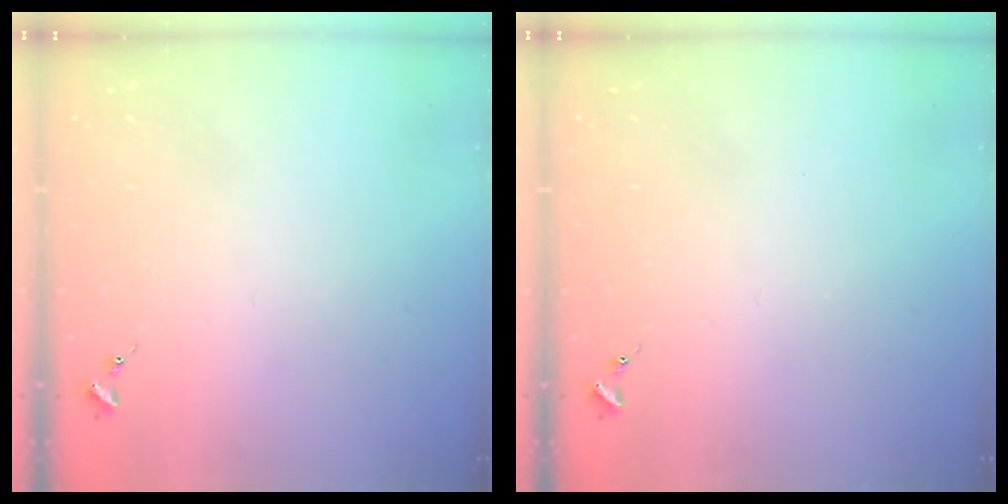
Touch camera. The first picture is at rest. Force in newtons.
{"total": 0.0}